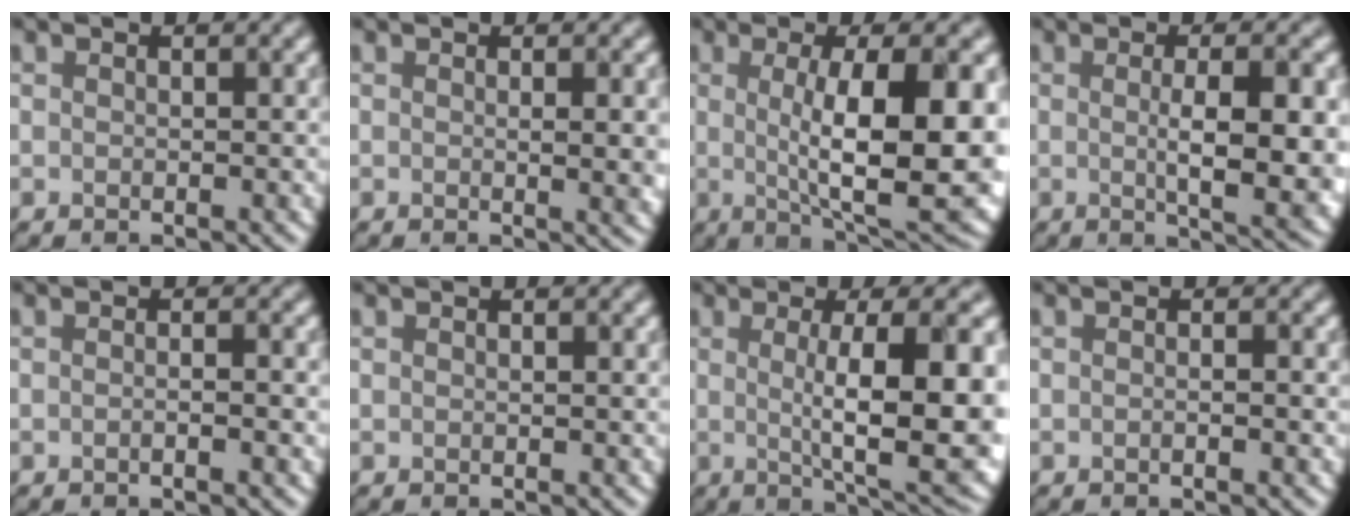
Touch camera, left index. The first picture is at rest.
{"total": 2.6, "force": [0.0, 0.6, 2.6], "torque": [-0.027, 0.005, 0.013]}
{"total": 11.3, "force": [-0.3, 2.9, 11.0], "torque": [-0.156, -0.004, 0.012]}
{"total": 7.3, "force": [-0.7, 1.7, 7.0], "torque": [-0.099, -0.002, 0.008]}
{"total": 1.3, "force": [-0.7, 0.3, 1.1], "torque": [-0.001, -0.005, -0.012]}
{"total": 0.0}
{"total": 11.2, "force": [-0.3, 2.5, 10.9], "torque": [-0.146, 0.000, 0.015]}
{"total": 1.0, "force": [-0.6, 0.3, 0.8], "torque": [0.003, -0.004, -0.011]}